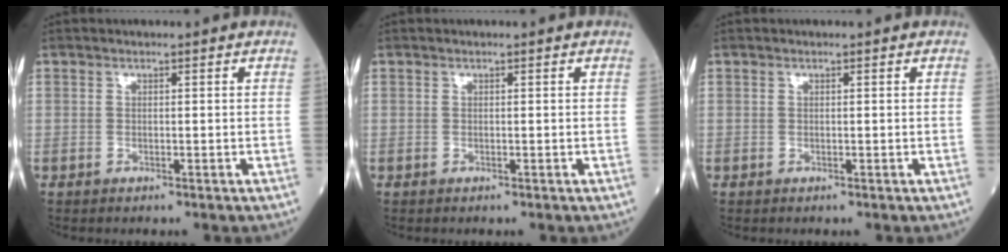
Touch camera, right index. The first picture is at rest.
{"total": 0.0}
{"total": 0.0}